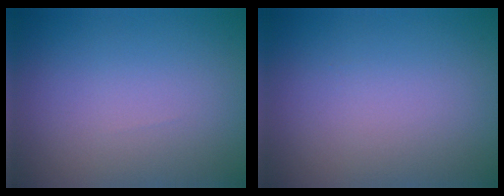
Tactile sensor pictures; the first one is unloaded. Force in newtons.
{"total": 0.0}